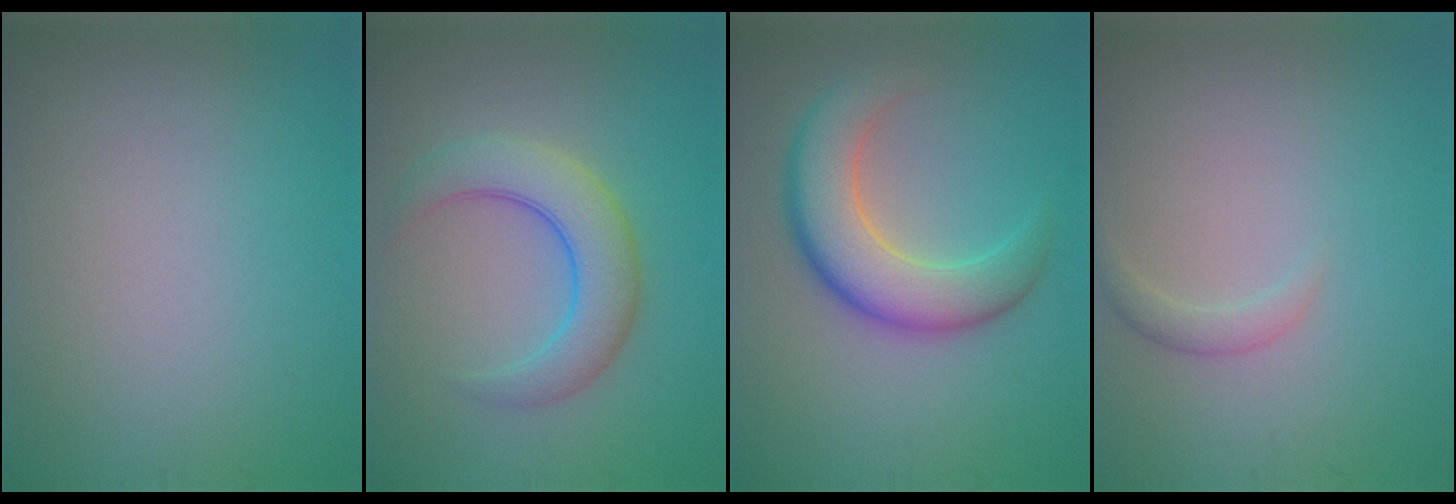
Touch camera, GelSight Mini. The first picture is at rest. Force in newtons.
{"total": 5.3, "press": 5.3, "slide": 0.2}
{"total": 7.0, "press": 7.0, "slide": 0.5}
{"total": 1.2, "press": 1.2, "slide": 0.0}